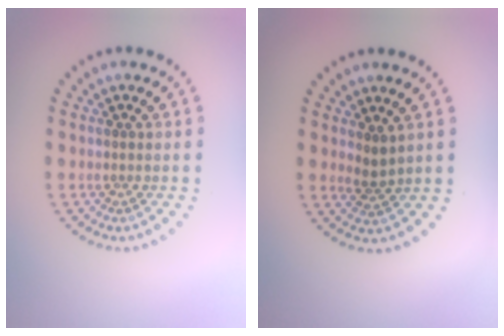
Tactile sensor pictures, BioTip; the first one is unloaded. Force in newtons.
{"total": 1.6, "press": 1.2, "slide": 1.0}